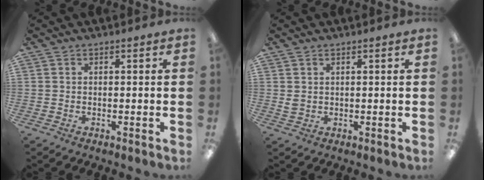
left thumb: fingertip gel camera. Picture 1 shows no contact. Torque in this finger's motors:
{"motor_torque": [0.22, 0.43, -0.01, -0.04, 0.00]}